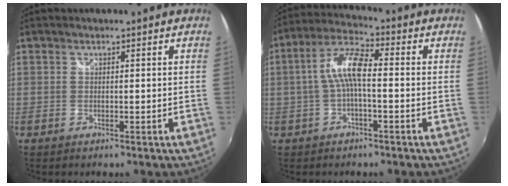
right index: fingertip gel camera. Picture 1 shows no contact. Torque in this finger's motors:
{"motor_torque": [1.05, -0.19, 0.72, 0.17]}